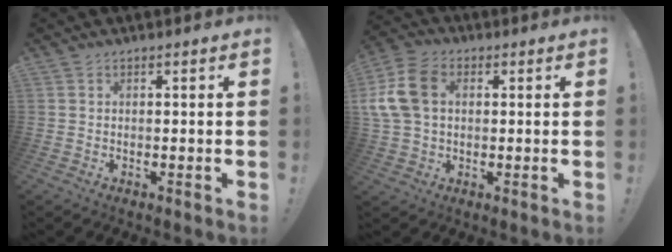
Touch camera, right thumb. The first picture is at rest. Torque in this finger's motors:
{"motor_torque": [2.49, 2.52, 0.18, 0.17, 0.48]}